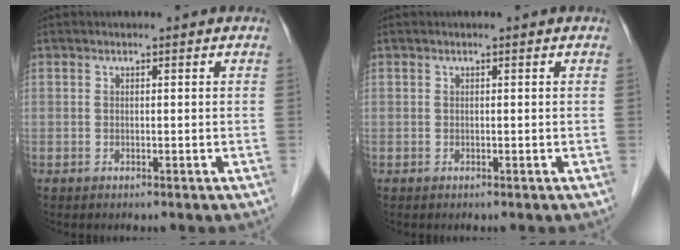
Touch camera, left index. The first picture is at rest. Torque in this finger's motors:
{"motor_torque": [0.00, 0.00, 0.00, 0.00]}